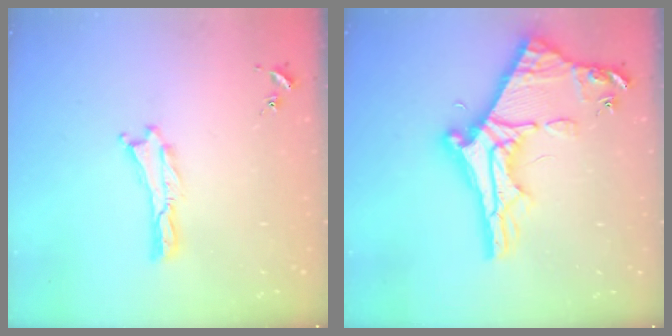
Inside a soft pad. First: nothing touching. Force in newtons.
{"total": 11.2, "press": 11.1, "slide": 1.1}